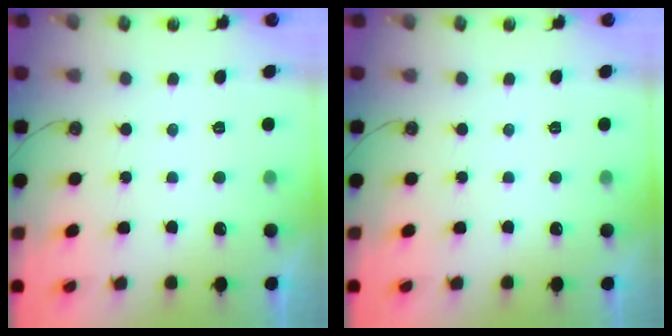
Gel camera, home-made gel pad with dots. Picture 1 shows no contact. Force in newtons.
{"total": 0.0}